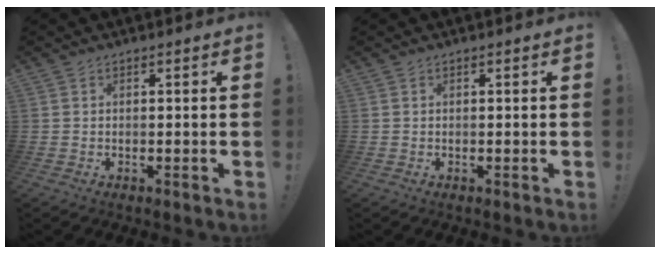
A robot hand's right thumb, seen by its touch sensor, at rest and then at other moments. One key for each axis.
{"total": 0.0}